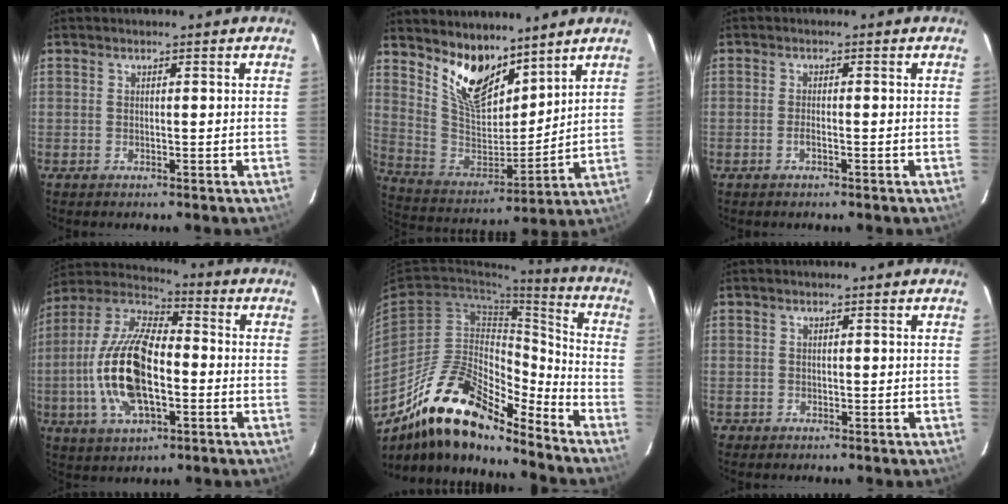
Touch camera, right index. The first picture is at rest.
{"total": 13.4, "force": [9.8, 6.1, 6.9], "torque": [-0.136, -0.006, 0.193]}
{"total": 1.3, "force": [-0.8, 0.2, 1.0], "torque": [-0.023, 0.001, -0.016]}
{"total": 18.6, "force": [-3.5, 8.2, 16.3], "torque": [-0.338, 0.001, -0.071]}
{"total": 20.5, "force": [-16.1, 6.7, 10.8], "torque": [-0.191, 0.013, -0.287]}
{"total": 0.9, "force": [-0.3, 0.9, -0.1], "torque": [0.001, 0.003, -0.002]}